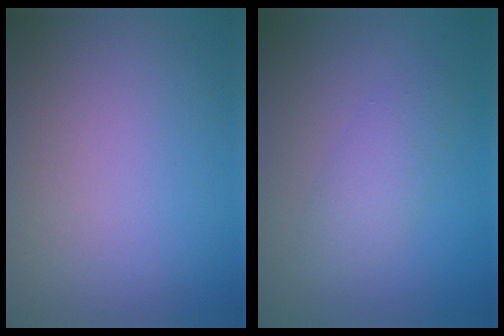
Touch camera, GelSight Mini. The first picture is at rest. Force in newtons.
{"total": 2.4, "press": 2.4, "slide": 0.1}